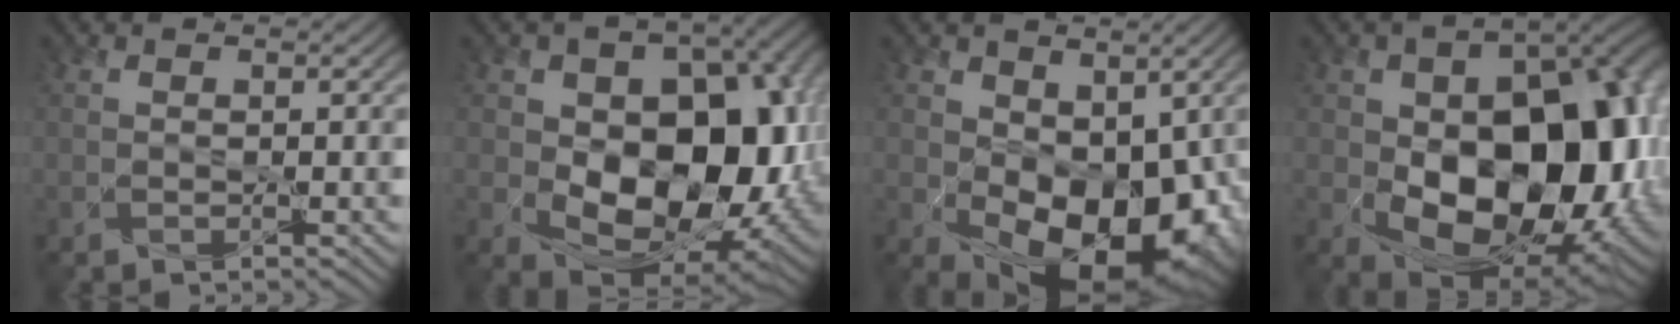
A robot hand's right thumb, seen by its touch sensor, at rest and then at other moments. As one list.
[{"total": 15.3, "force": [-1.7, 10.5, 11.0], "torque": [-0.142, -0.036, -0.016]}, {"total": 12.3, "force": [-1.2, 8.3, 9.0], "torque": [-0.135, -0.049, -0.003]}, {"total": 18.5, "force": [-2.8, 12.1, 13.7], "torque": [-0.179, -0.042, -0.024]}]